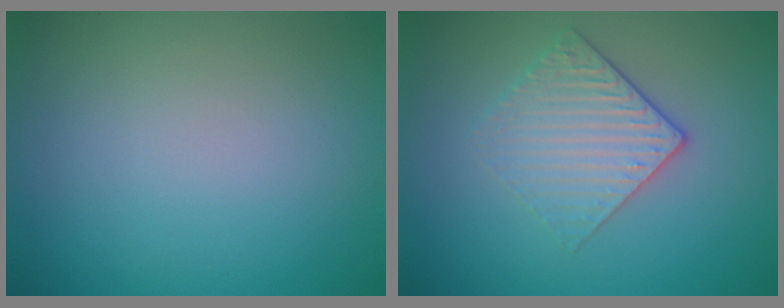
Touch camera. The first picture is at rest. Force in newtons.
{"total": 3.0, "press": 2.6, "slide": 1.6}